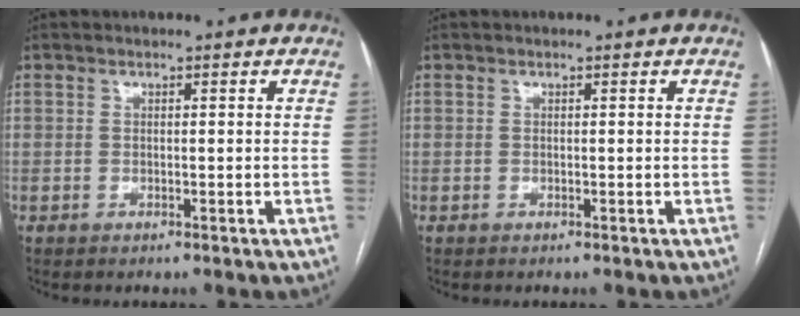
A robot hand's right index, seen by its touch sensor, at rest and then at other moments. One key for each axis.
{"total": 0.0}